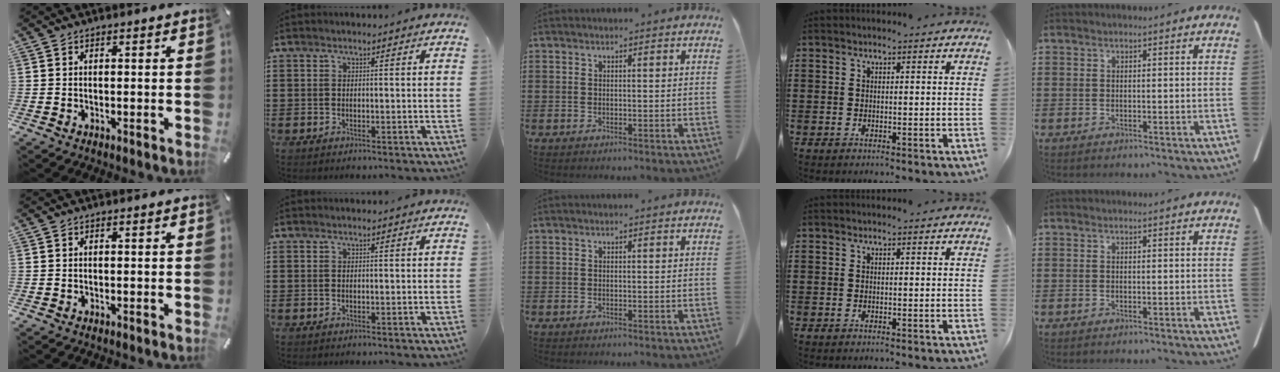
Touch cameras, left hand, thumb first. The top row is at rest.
{}